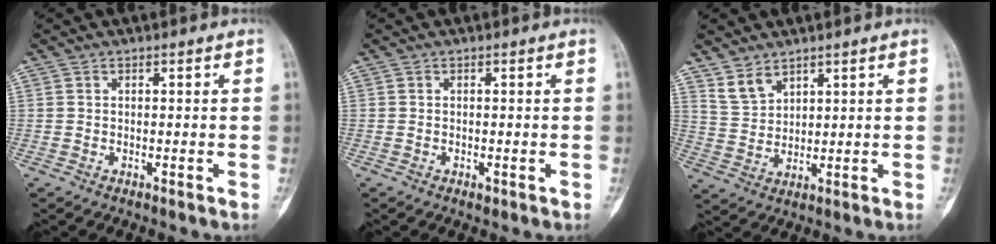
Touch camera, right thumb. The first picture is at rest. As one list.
[{"total": 0.6, "force": [-0.1, 0.4, 0.4], "torque": [-0.005, -0.002, 0.001]}, {"total": 4.8, "force": [3.8, 2.4, 1.8], "torque": [-0.021, -0.025, 0.085]}]